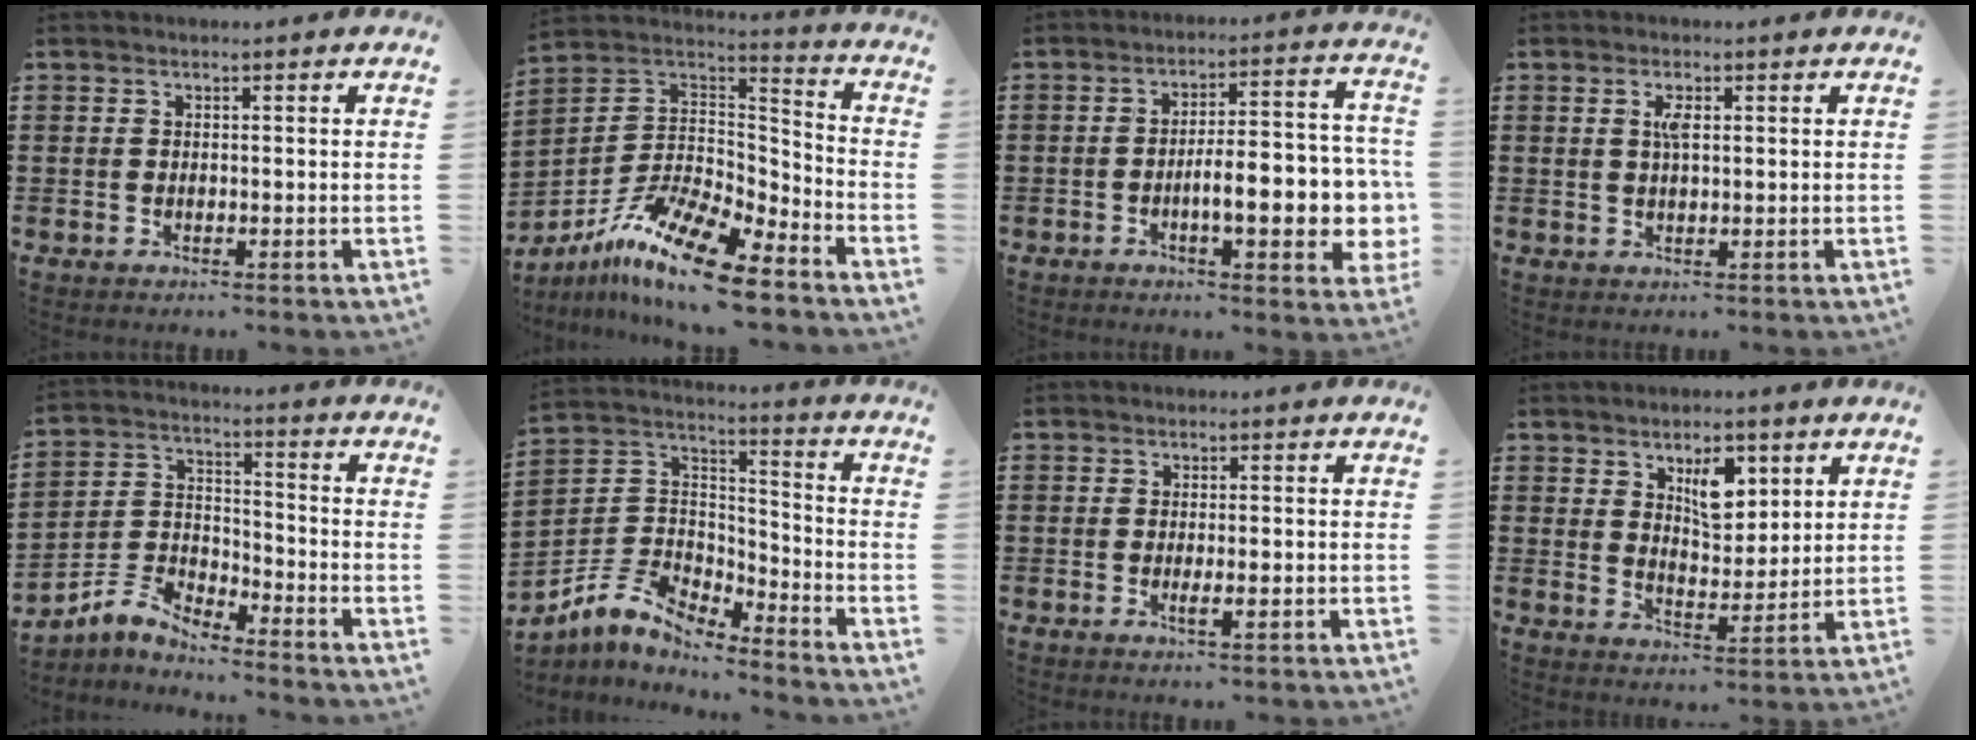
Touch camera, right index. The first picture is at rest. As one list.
[{"total": 13.5, "force": [-9.8, 2.8, 8.9], "torque": [-0.183, 0.018, -0.191]}, {"total": 10.8, "force": [-2.6, 3.4, 9.9], "torque": [-0.139, -0.010, -0.048]}, {"total": 2.4, "force": [0.6, 0.8, 2.2], "torque": [-0.045, 0.005, 0.009]}, {"total": 4.8, "force": [-4.4, 1.4, 1.1], "torque": [-0.046, -0.007, -0.098]}, {"total": 6.8, "force": [-5.8, 2.9, 1.8], "torque": [-0.070, -0.004, -0.123]}, {"total": 2.2, "force": [-0.7, 0.4, 2.1], "torque": [-0.041, -0.005, -0.014]}, {"total": 6.5, "force": [3.4, 3.4, 4.5], "torque": [-0.067, -0.001, 0.054]}]